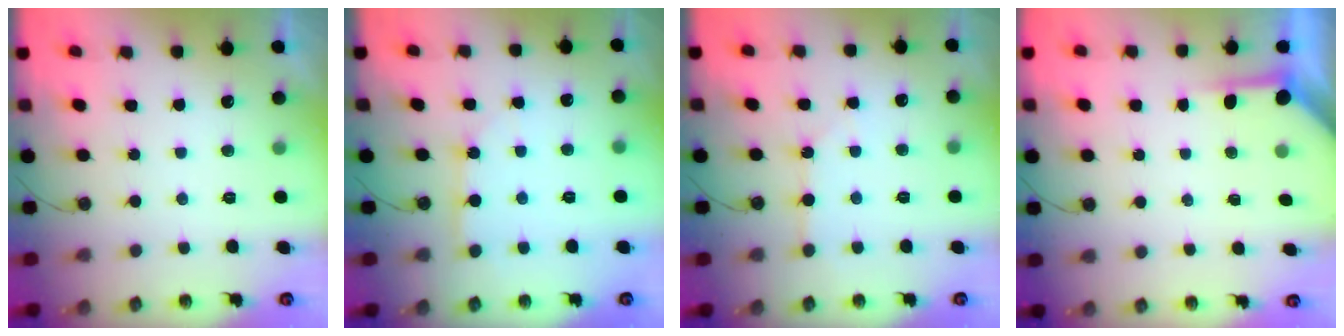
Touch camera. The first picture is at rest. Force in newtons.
{"total": 3.8, "press": 3.8, "slide": 0.5}
{"total": 3.0, "press": 3.0, "slide": 0.3}
{"total": 3.5, "press": 3.5, "slide": 0.5}